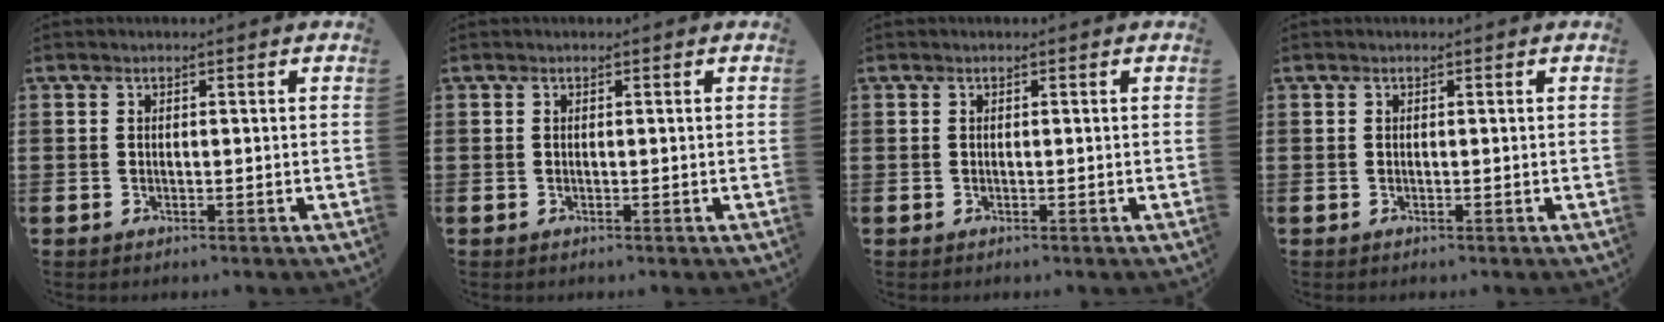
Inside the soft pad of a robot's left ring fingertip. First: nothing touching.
{"total": 0.0}
{"total": 0.0}
{"total": 0.0}